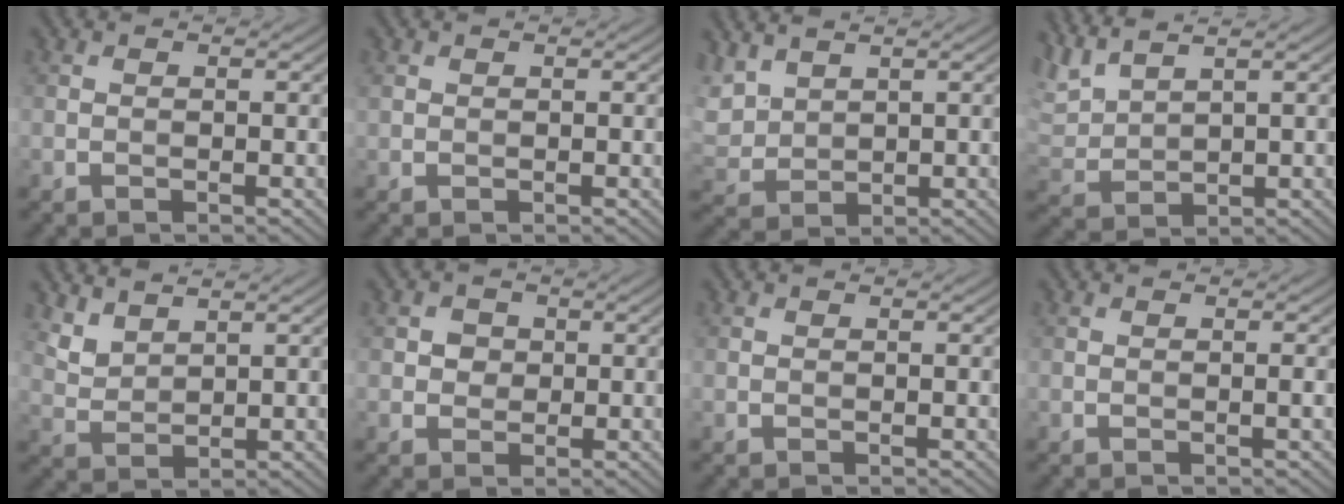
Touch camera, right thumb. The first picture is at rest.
{"total": 0.7, "force": [0.3, 0.5, 0.3], "torque": [-0.012, 0.001, 0.009]}
{"total": 4.6, "force": [3.2, 2.5, 2.3], "torque": [-0.072, 0.006, 0.071]}
{"total": 5.2, "force": [4.2, 1.1, 2.7], "torque": [-0.082, 0.013, 0.092]}
{"total": 3.7, "force": [3.0, 1.4, 1.6], "torque": [-0.048, -0.002, 0.072]}
{"total": 2.2, "force": [0.2, 2.1, 0.7], "torque": [-0.013, -0.003, 0.000]}
{"total": 0.0}
{"total": 0.6, "force": [0.0, -0.1, 0.6], "torque": [-0.014, 0.001, -0.002]}